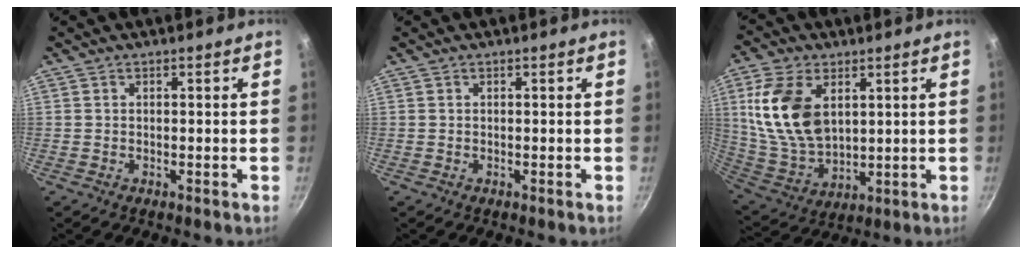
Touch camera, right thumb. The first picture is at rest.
{"total": 0.0}
{"total": 16.5, "force": [4.6, 10.2, 12.2], "torque": [-0.221, -0.021, 0.104]}